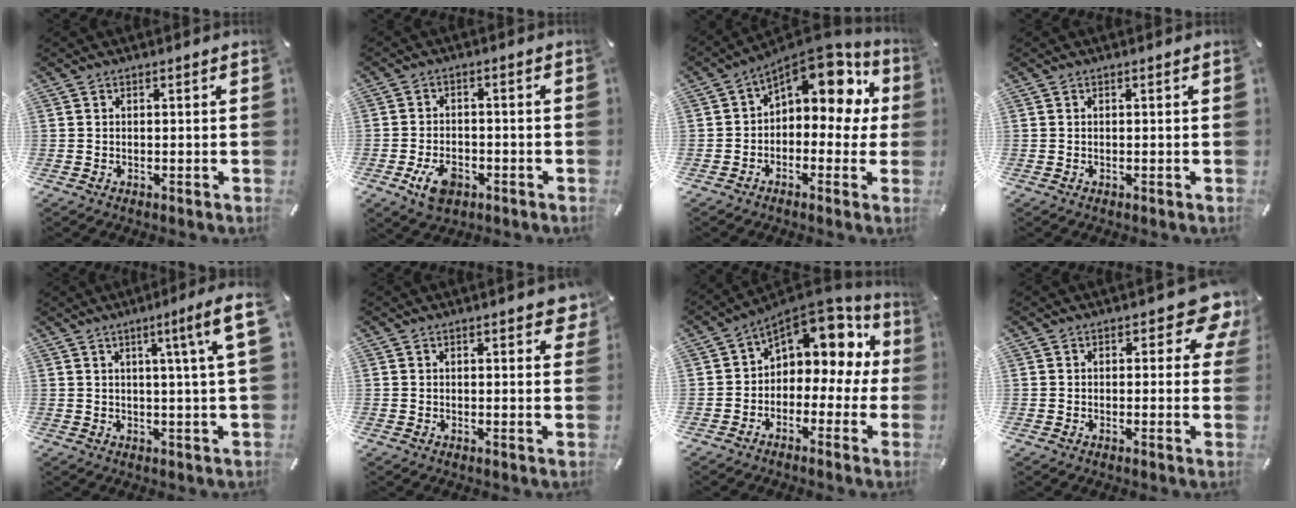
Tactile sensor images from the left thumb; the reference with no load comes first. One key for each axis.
{"total": 6.7, "fx": -3.0, "fy": 4.3, "fz": 4.1, "tx": -0.080, "ty": 0.009, "tz": -0.057}
{"total": 12.5, "fx": 6.2, "fy": 7.0, "fz": 8.3, "tx": -0.126, "ty": -0.042, "tz": 0.111}
{"total": 0.0}
{"total": 9.0, "fx": 3.6, "fy": -0.4, "fz": 8.3, "tx": -0.135, "ty": -0.011, "tz": 0.054}
{"total": 2.9, "fx": 1.9, "fy": 1.1, "fz": 2.0, "tx": -0.021, "ty": -0.008, "tz": 0.027}
{"total": 10.8, "fx": 5.6, "fy": 6.8, "fz": 6.3, "tx": -0.093, "ty": -0.050, "tz": 0.094}
{"total": 8.4, "fx": 3.8, "fy": 4.2, "fz": 6.3, "tx": -0.061, "ty": -0.018, "tz": 0.058}